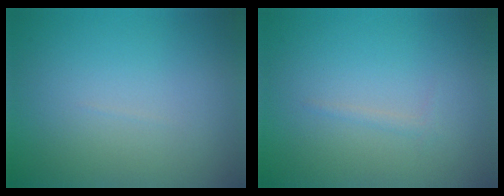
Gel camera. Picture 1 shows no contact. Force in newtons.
{"total": 0.6, "press": 0.6, "slide": 0.0}